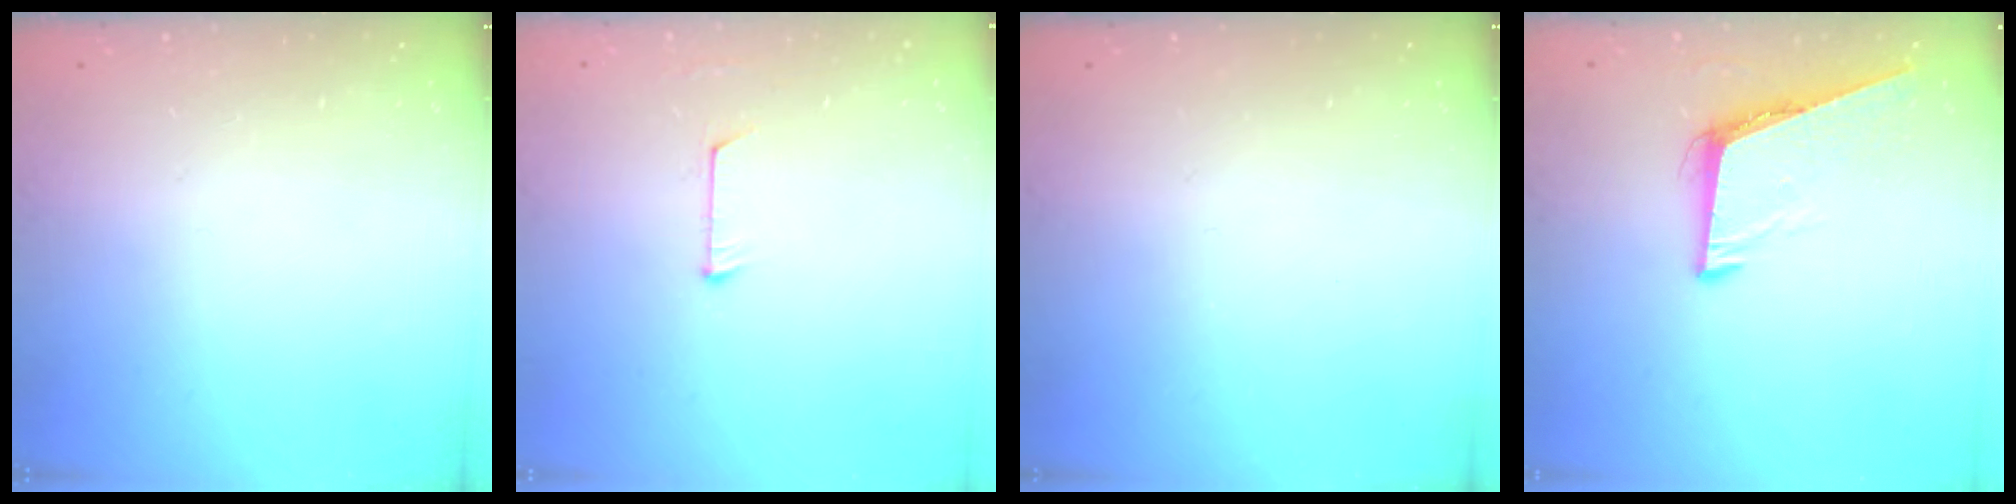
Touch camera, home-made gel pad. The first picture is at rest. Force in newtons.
{"total": 5.3, "press": 5.3, "slide": 0.4}
{"total": 0.0}
{"total": 9.0, "press": 8.4, "slide": 3.1}